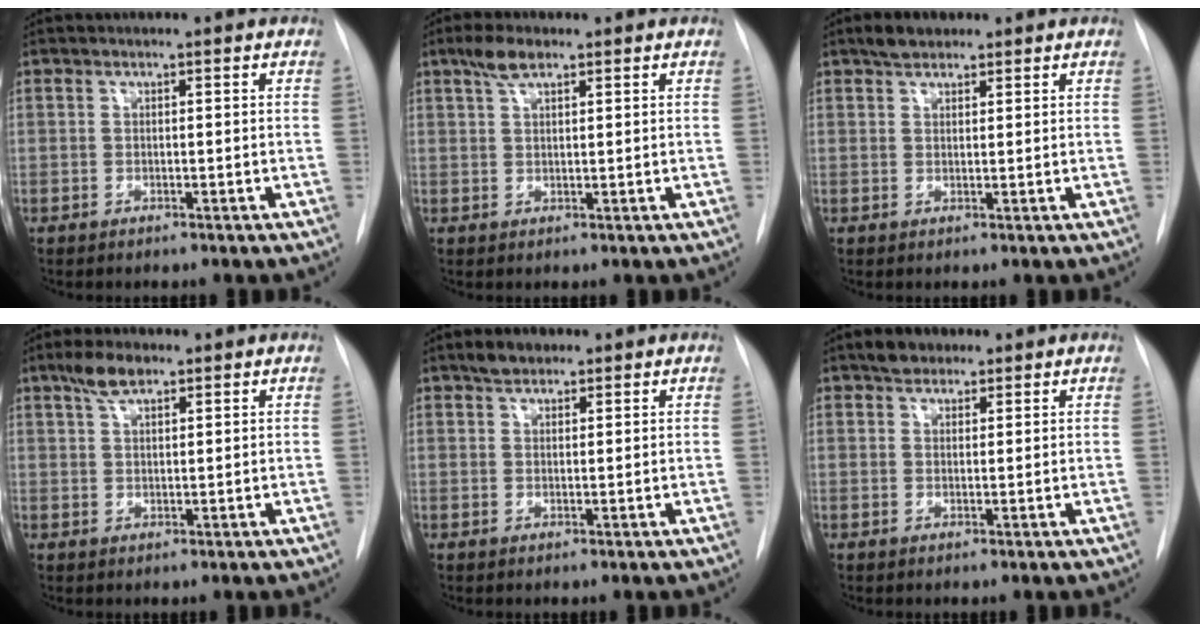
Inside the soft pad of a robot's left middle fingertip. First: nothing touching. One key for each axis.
{"total": 3.4, "fx": 2.3, "fy": 1.1, "fz": 2.3, "tx": -0.049, "ty": 0.010, "tz": 0.045}
{"total": 3.0, "fx": 2.3, "fy": 1.5, "fz": 1.3, "tx": -0.026, "ty": 0.011, "tz": 0.037}
{"total": 4.0, "fx": 2.8, "fy": 1.4, "fz": 2.6, "tx": -0.055, "ty": 0.010, "tz": 0.053}
{"total": 2.8, "fx": 2.1, "fy": 1.5, "fz": 1.1, "tx": -0.022, "ty": 0.009, "tz": 0.034}
{"total": 3.2, "fx": 2.3, "fy": 1.9, "fz": 1.1, "tx": -0.019, "ty": 0.011, "tz": 0.036}